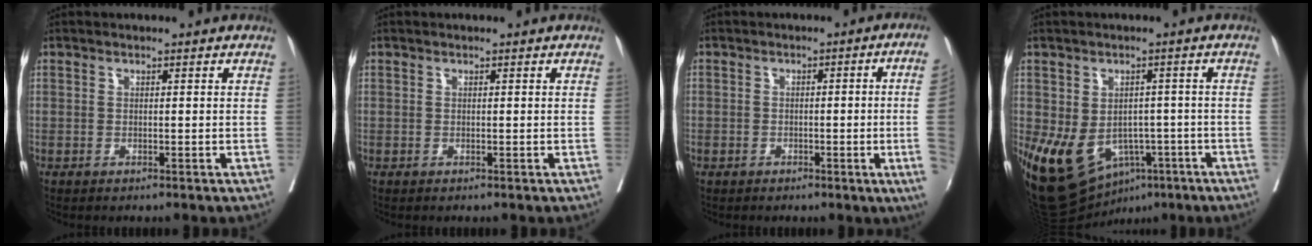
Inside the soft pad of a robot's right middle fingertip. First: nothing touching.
{"total": 0.0}
{"total": 8.0, "force": [-1.3, -1.4, 7.7], "torque": [-0.081, -0.004, -0.021]}
{"total": 14.4, "force": [-6.2, 10.0, 8.4], "torque": [-0.163, 0.004, -0.078]}